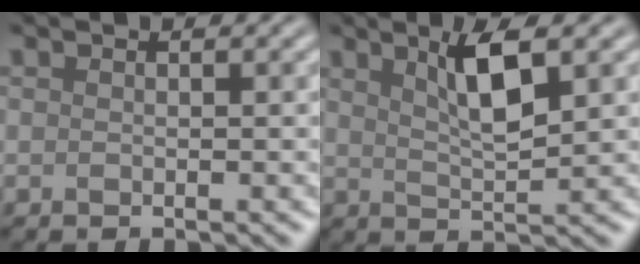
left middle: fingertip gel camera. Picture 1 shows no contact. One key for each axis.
{"total": 3.8, "fx": 1.5, "fy": 0.8, "fz": 3.4, "tx": -0.061, "ty": -0.003, "tz": 0.034}